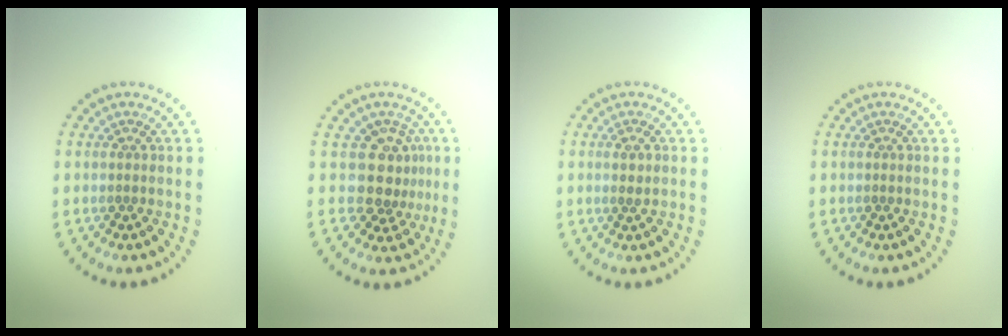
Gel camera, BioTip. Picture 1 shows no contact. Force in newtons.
{"total": 3.5, "press": 2.6, "slide": 2.4}
{"total": 0.8, "press": 0.7, "slide": 0.4}
{"total": 0.0}